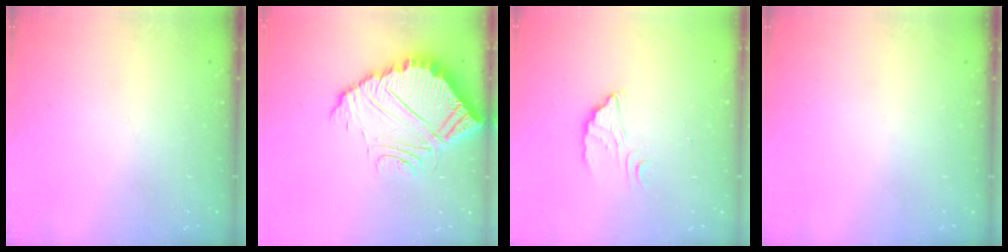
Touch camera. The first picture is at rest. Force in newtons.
{"total": 9.9, "press": 9.9, "slide": 0.6}
{"total": 2.6, "press": 2.6, "slide": 0.1}
{"total": 0.0}